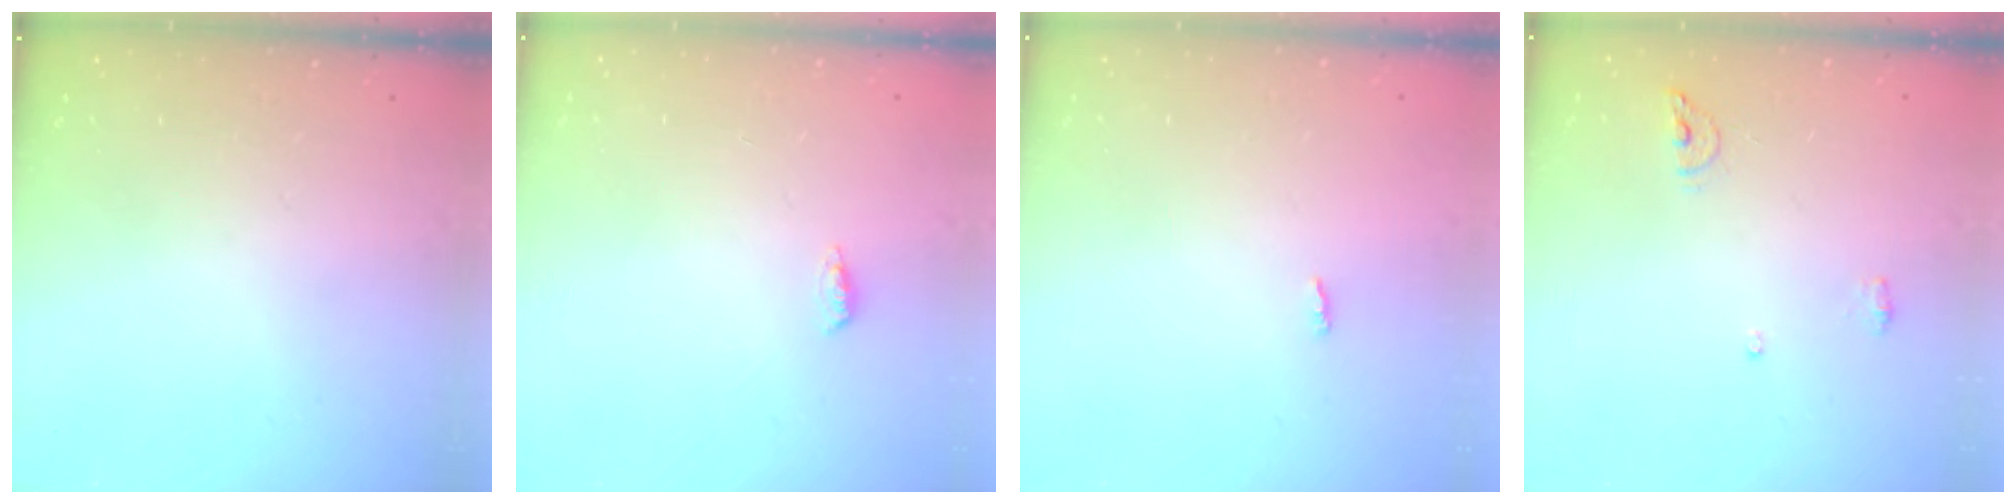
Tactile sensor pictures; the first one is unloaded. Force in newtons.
{"total": 3.4, "press": 3.0, "slide": 1.7}
{"total": 1.9, "press": 1.9, "slide": 0.2}
{"total": 6.1, "press": 5.9, "slide": 1.4}